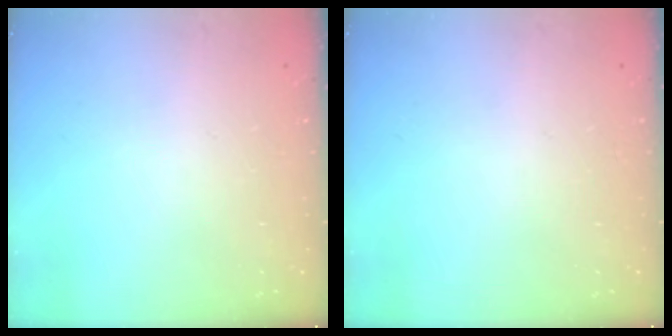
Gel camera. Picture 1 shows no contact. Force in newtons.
{"total": 0.0}